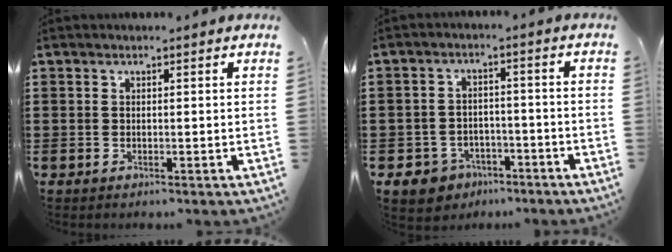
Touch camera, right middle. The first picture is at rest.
{"total": 4.5, "force": [-3.6, 2.5, 0.7], "torque": [-0.033, 0.005, -0.076]}